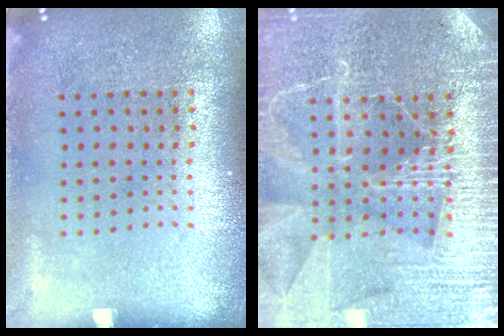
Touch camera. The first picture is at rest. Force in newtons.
{"total": 4.2, "press": 3.9, "slide": 1.4}